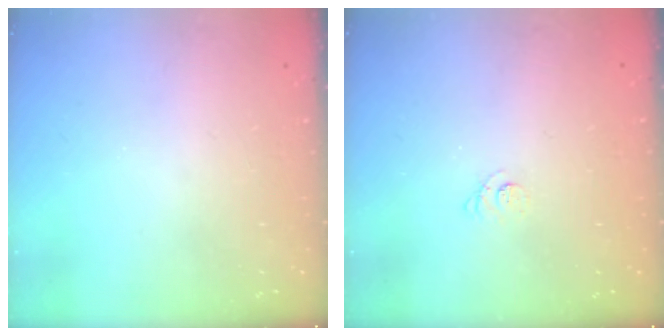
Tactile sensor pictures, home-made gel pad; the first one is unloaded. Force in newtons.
{"total": 2.2, "press": 2.2, "slide": 0.3}